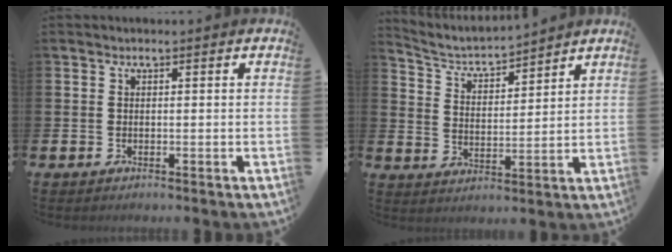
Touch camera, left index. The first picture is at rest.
{"total": 4.0, "force": [3.9, 0.7, 0.7], "torque": [-0.037, -0.032, 0.063]}